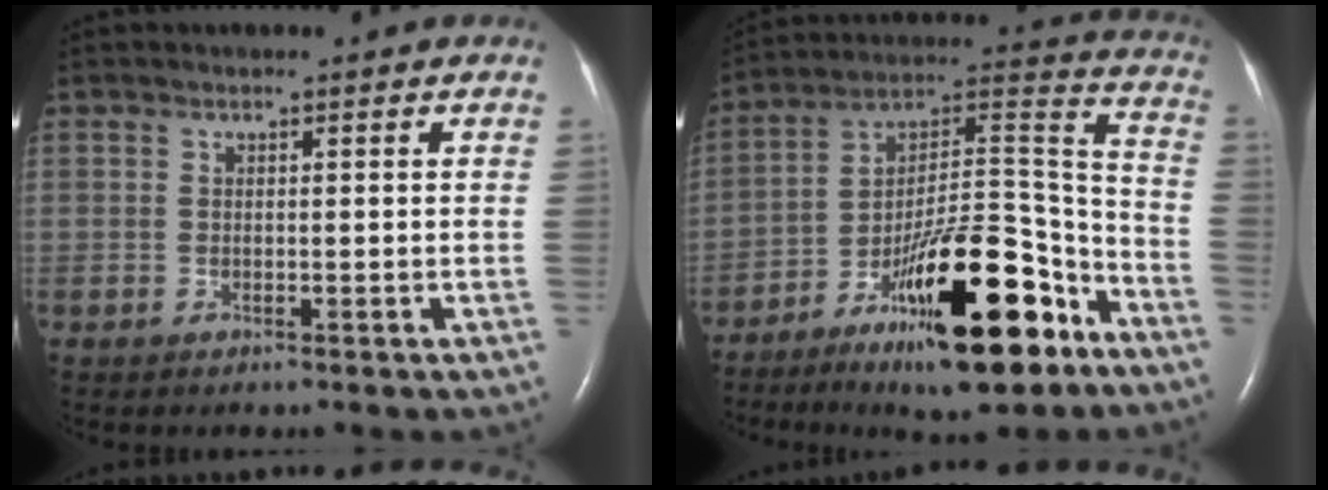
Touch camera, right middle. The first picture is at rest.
{"total": 22.9, "force": [-13.3, 5.0, 17.9], "torque": [-0.274, 0.009, -0.212]}